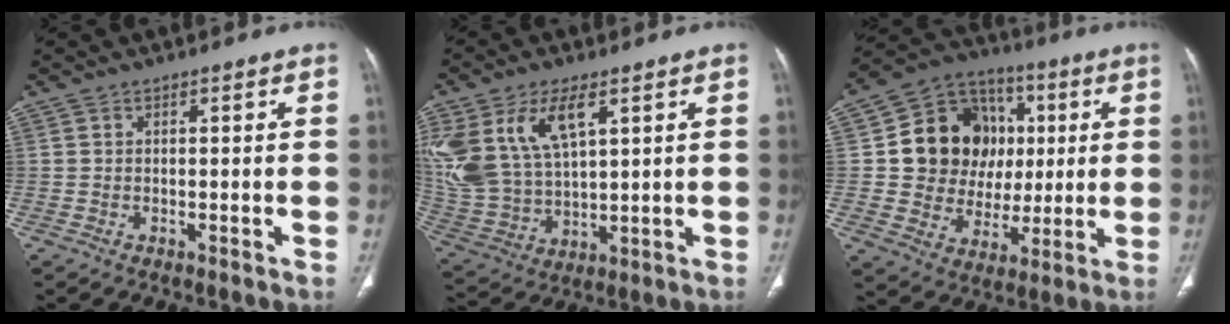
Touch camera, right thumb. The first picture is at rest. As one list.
[{"total": 18.0, "force": [7.4, 9.6, 13.2], "torque": [-0.279, -0.021, 0.155]}, {"total": 18.7, "force": [2.8, 15.8, 9.5], "torque": [-0.108, 0.018, 0.061]}]